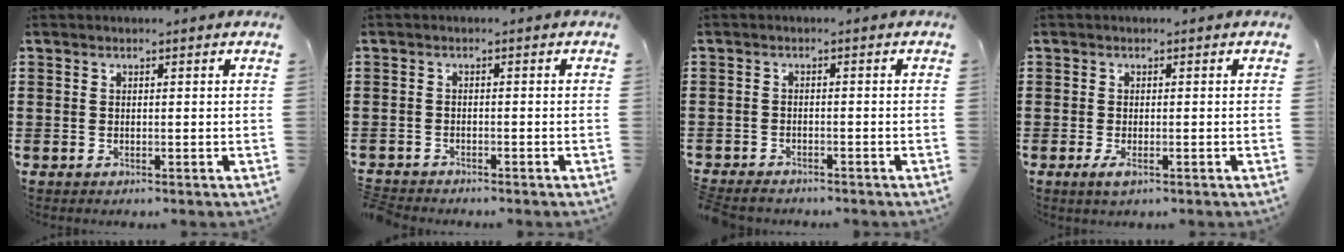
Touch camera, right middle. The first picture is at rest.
{"total": 1.4, "force": [-1.4, 0.1, 0.0], "torque": [-0.004, 0.000, -0.029]}
{"total": 1.5, "force": [-1.4, 0.2, 0.1], "torque": [-0.006, 0.001, -0.031]}
{"total": 1.3, "force": [0.0, 0.3, 1.2], "torque": [-0.027, -0.008, 0.000]}